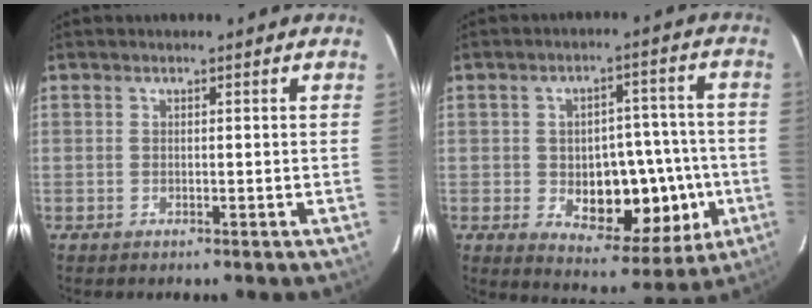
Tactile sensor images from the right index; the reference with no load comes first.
{"total": 13.9, "force": [-2.8, 7.4, 11.5], "torque": [-0.144, 0.019, -0.022]}